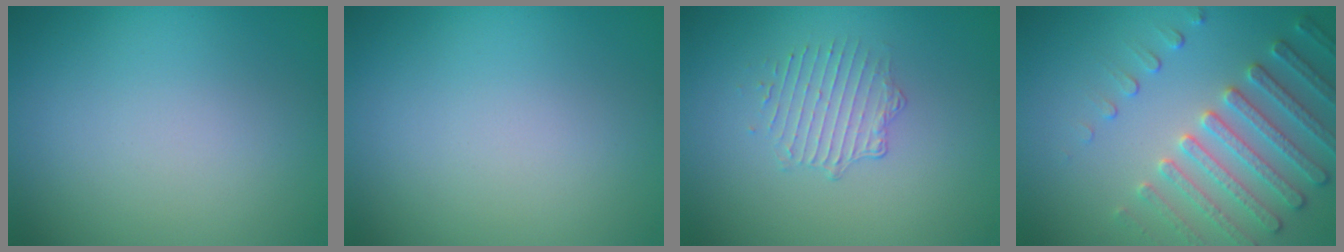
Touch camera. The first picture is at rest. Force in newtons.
{"total": 0.0}
{"total": 1.7, "press": 1.1, "slide": 1.3}
{"total": 4.6, "press": 4.2, "slide": 1.9}